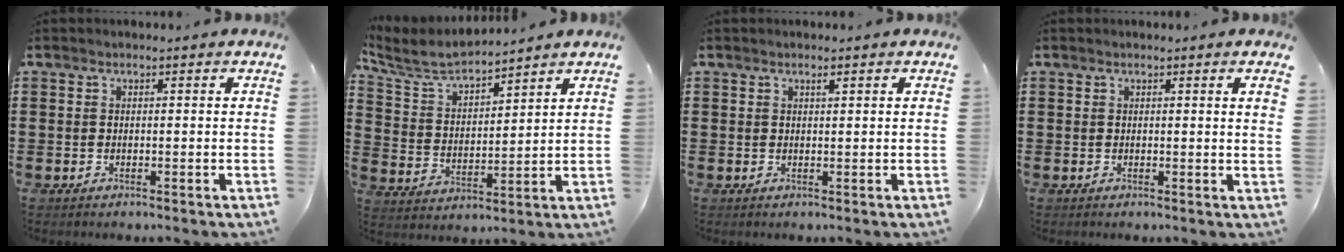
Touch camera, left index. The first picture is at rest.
{"total": 5.8, "force": [5.4, 1.0, 2.0], "torque": [-0.067, -0.029, 0.090]}
{"total": 0.8, "force": [0.5, 0.1, 0.6], "torque": [-0.013, 0.000, 0.010]}
{"total": 1.4, "force": [0.6, -0.1, 1.2], "torque": [-0.025, -0.001, 0.011]}